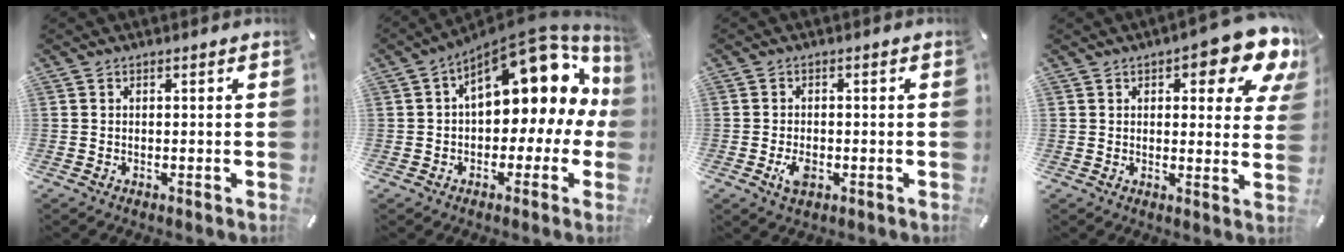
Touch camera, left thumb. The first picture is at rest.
{"total": 17.0, "force": [7.6, 8.8, 12.4], "torque": [-0.163, -0.059, 0.124]}
{"total": 3.6, "force": [-1.2, 2.2, 2.5], "torque": [-0.056, 0.002, -0.022]}
{"total": 11.2, "force": [6.8, 4.5, 7.6], "torque": [-0.085, -0.041, 0.111]}